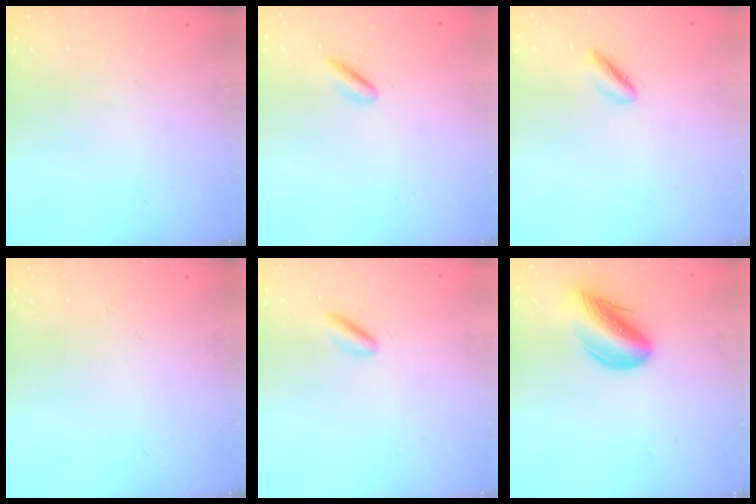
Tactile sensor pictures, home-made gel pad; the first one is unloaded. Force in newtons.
{"total": 1.9, "press": 1.7, "slide": 0.8}
{"total": 1.9, "press": 1.8, "slide": 0.4}
{"total": 0.0}
{"total": 2.7, "press": 2.6, "slide": 0.7}
{"total": 13.3, "press": 12.9, "slide": 3.4}